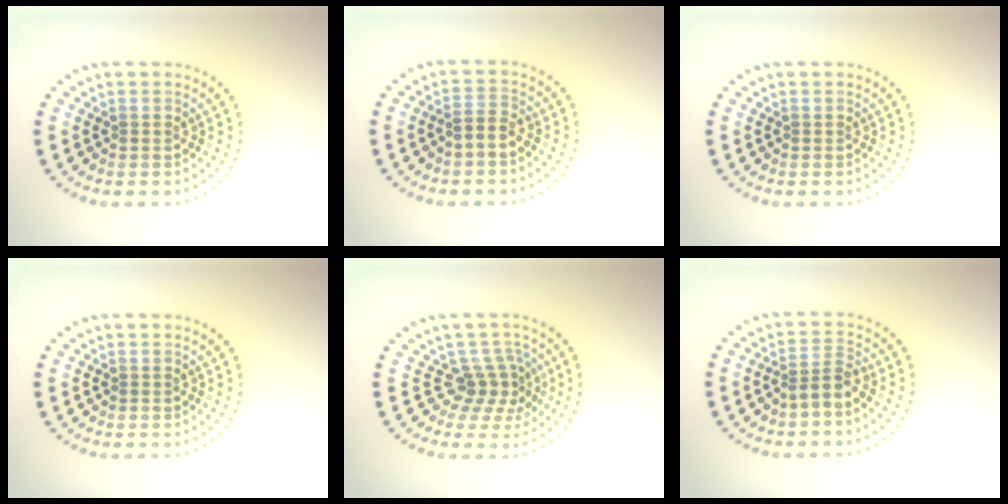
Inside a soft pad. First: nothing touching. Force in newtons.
{"total": 1.6, "press": 1.4, "slide": 0.7}
{"total": 0.0}
{"total": 0.0}
{"total": 2.8, "press": 1.9, "slide": 2.1}
{"total": 2.2, "press": 1.7, "slide": 1.4}